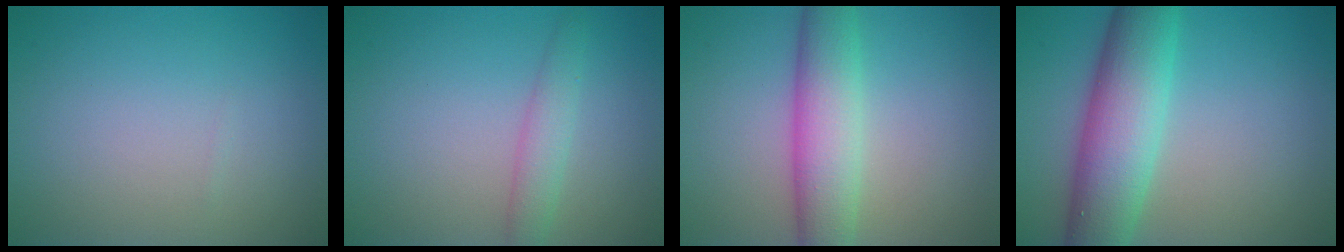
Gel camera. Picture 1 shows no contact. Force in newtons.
{"total": 2.2, "press": 2.2, "slide": 0.1}
{"total": 6.1, "press": 6.1, "slide": 0.1}
{"total": 8.1, "press": 8.1, "slide": 0.1}